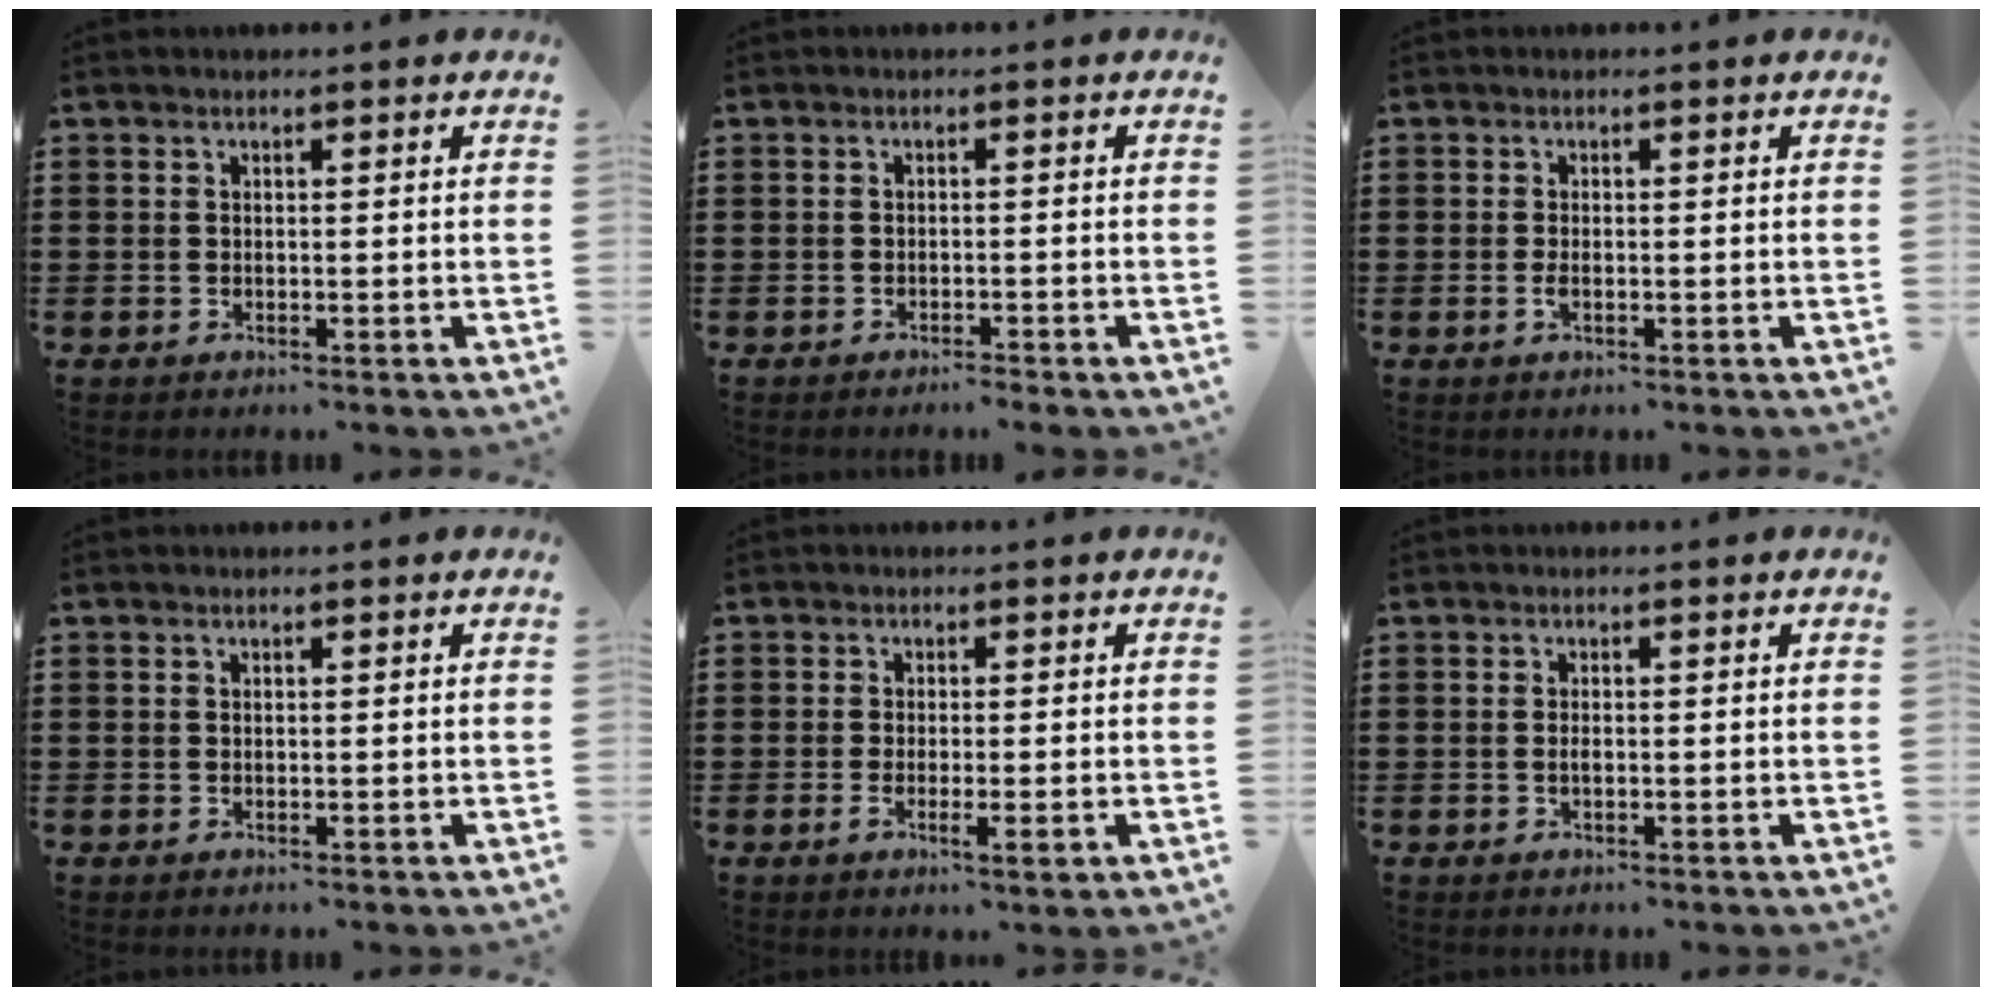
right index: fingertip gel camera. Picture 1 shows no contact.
{"total": 1.2, "force": [-1.1, -0.1, 0.3], "torque": [-0.008, 0.000, -0.022]}
{"total": 1.2, "force": [-0.4, 0.3, 1.1], "torque": [-0.029, -0.005, -0.009]}
{"total": 0.0}
{"total": 3.5, "force": [-1.3, 0.6, 3.3], "torque": [-0.065, -0.011, -0.025]}
{"total": 0.8, "force": [-0.1, 0.3, 0.7], "torque": [-0.014, -0.001, -0.002]}